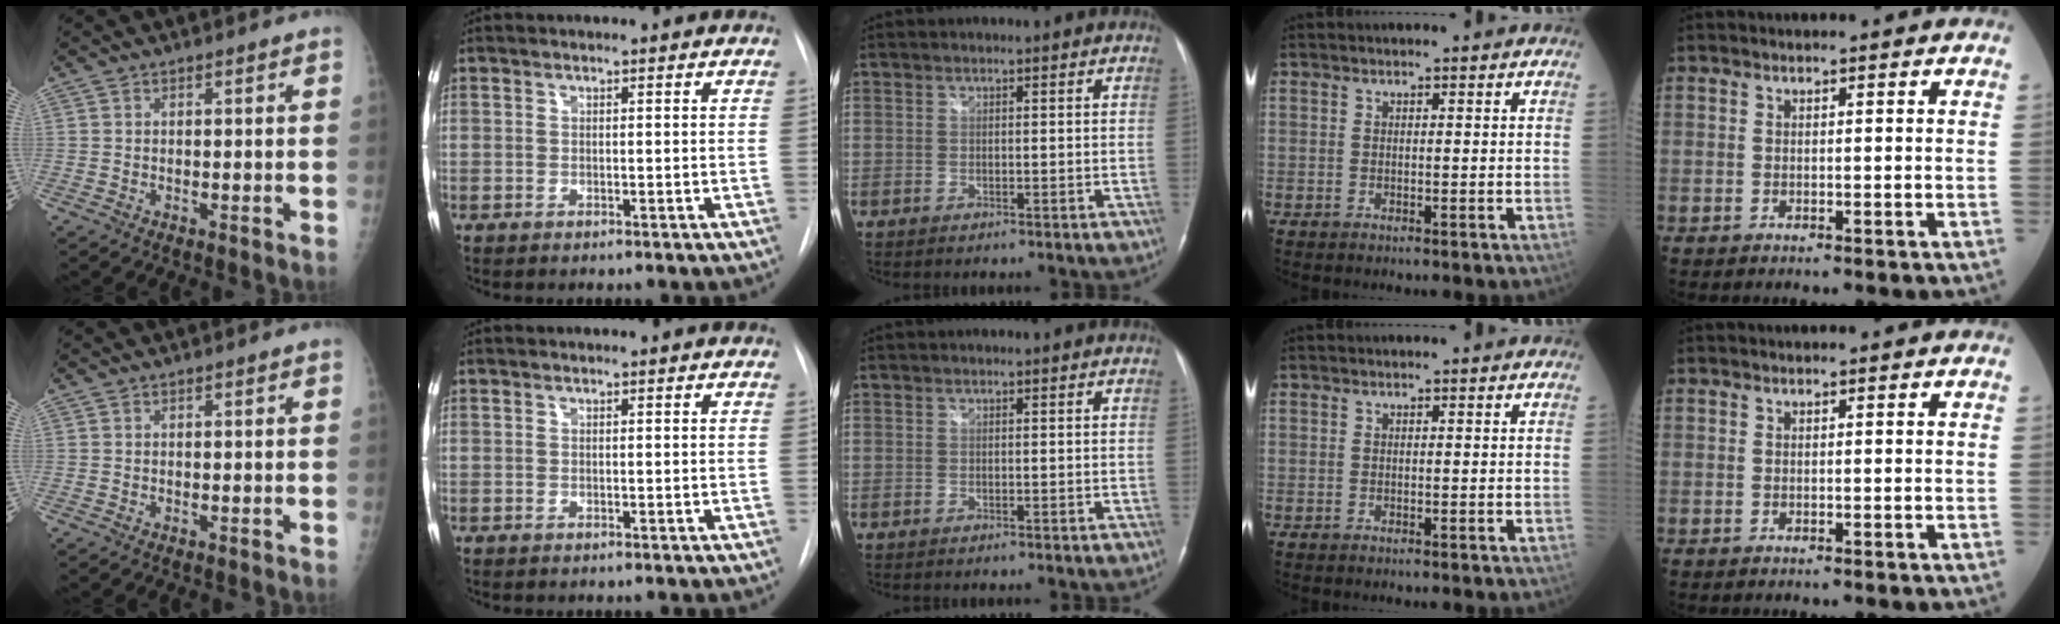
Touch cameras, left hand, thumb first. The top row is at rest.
{}